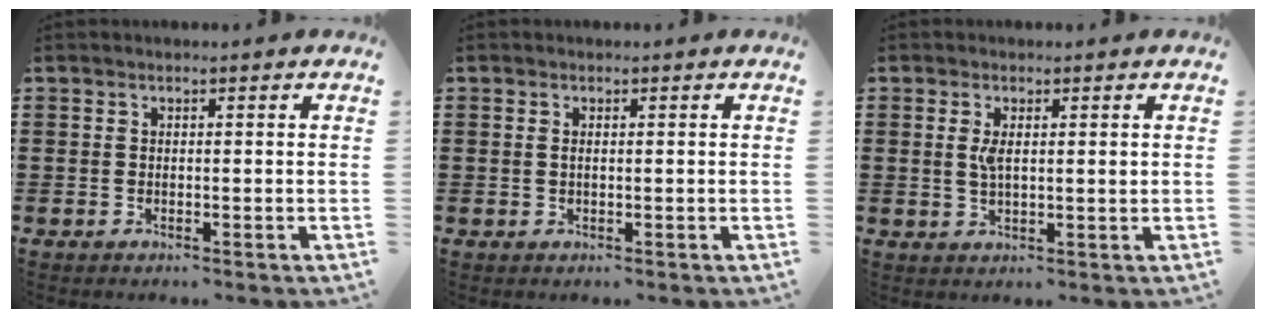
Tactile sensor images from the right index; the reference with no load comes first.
{"total": 0.7, "force": [0.0, 0.1, 0.7], "torque": [-0.014, -0.001, 0.000]}
{"total": 3.0, "force": [0.6, 1.0, 2.7], "torque": [-0.056, 0.005, 0.008]}